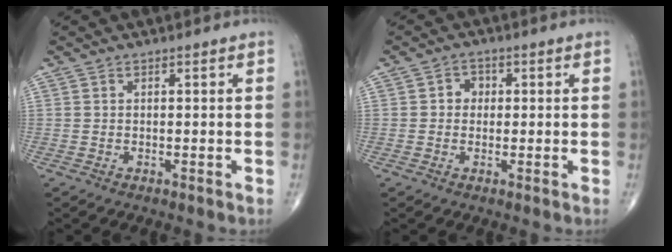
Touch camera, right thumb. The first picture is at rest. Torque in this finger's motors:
{"motor_torque": [-0.03, -0.09, 0.27, 0.11, 0.00]}